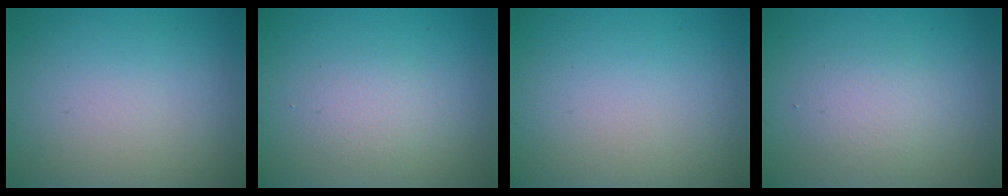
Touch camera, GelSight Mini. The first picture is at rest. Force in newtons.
{"total": 1.6, "press": 1.6, "slide": 0.1}
{"total": 0.0}
{"total": 2.2, "press": 2.2, "slide": 0.1}